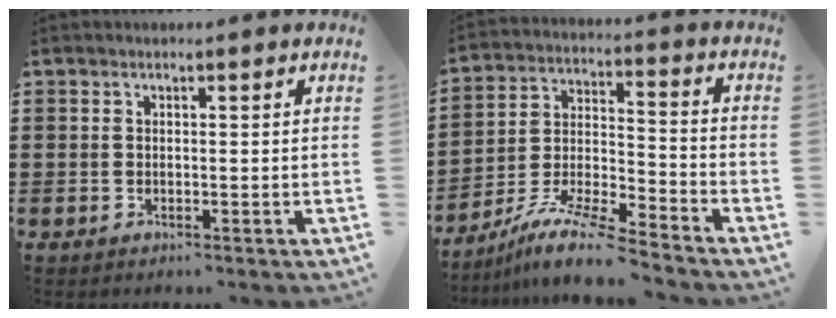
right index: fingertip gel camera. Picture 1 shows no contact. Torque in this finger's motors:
{"motor_torque": [1.22, -0.92, 0.37, 0.06]}